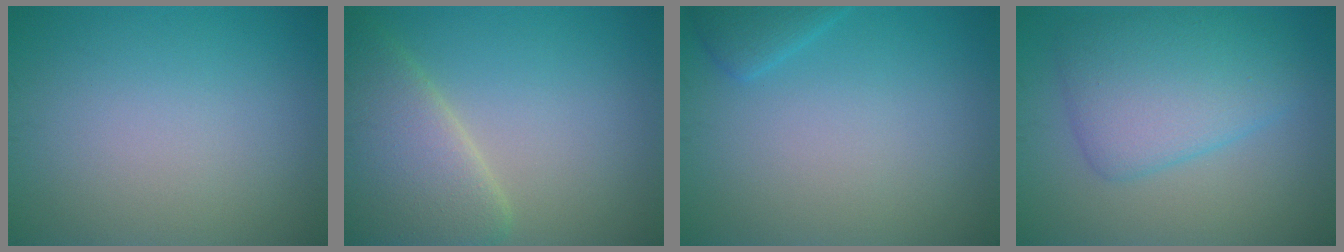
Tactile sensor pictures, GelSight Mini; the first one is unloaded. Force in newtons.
{"total": 6.9, "press": 6.8, "slide": 0.5}
{"total": 1.6, "press": 1.6, "slide": 0.2}
{"total": 5.9, "press": 5.9, "slide": 0.1}